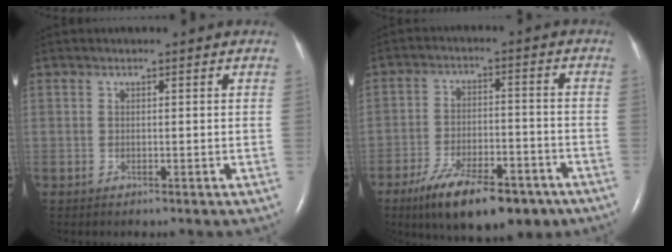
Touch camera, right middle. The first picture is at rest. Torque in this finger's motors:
{"motor_torque": [1.10, -1.04, 0.37, 0.16]}